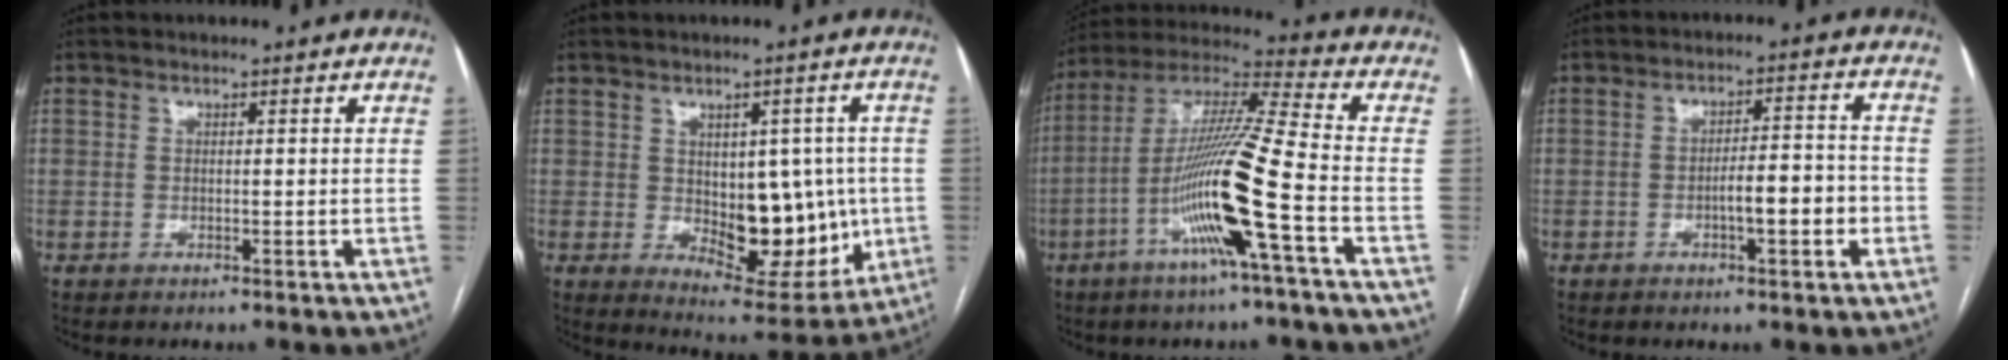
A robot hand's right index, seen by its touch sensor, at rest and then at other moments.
{"total": 13.1, "force": [-0.8, 7.0, 11.1], "torque": [-0.139, 0.000, 0.013]}
{"total": 16.2, "force": [-5.6, -1.1, 15.1], "torque": [-0.299, -0.004, -0.113]}
{"total": 9.5, "force": [-3.1, 1.4, 8.9], "torque": [-0.147, 0.015, -0.047]}